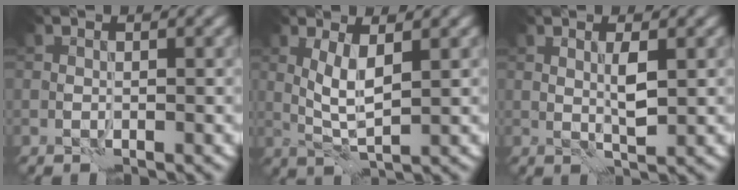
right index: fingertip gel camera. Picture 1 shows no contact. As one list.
[{"total": 3.0, "force": [1.0, 0.7, 2.8], "torque": [-0.061, -0.004, 0.023]}, {"total": 1.7, "force": [0.8, 0.1, 1.5], "torque": [-0.029, -0.002, 0.015]}]